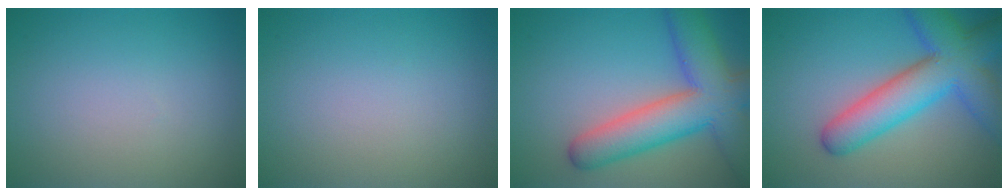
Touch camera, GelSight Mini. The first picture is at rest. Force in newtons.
{"total": 0.0}
{"total": 9.6, "press": 9.6, "slide": 0.6}
{"total": 8.8, "press": 8.8, "slide": 0.4}